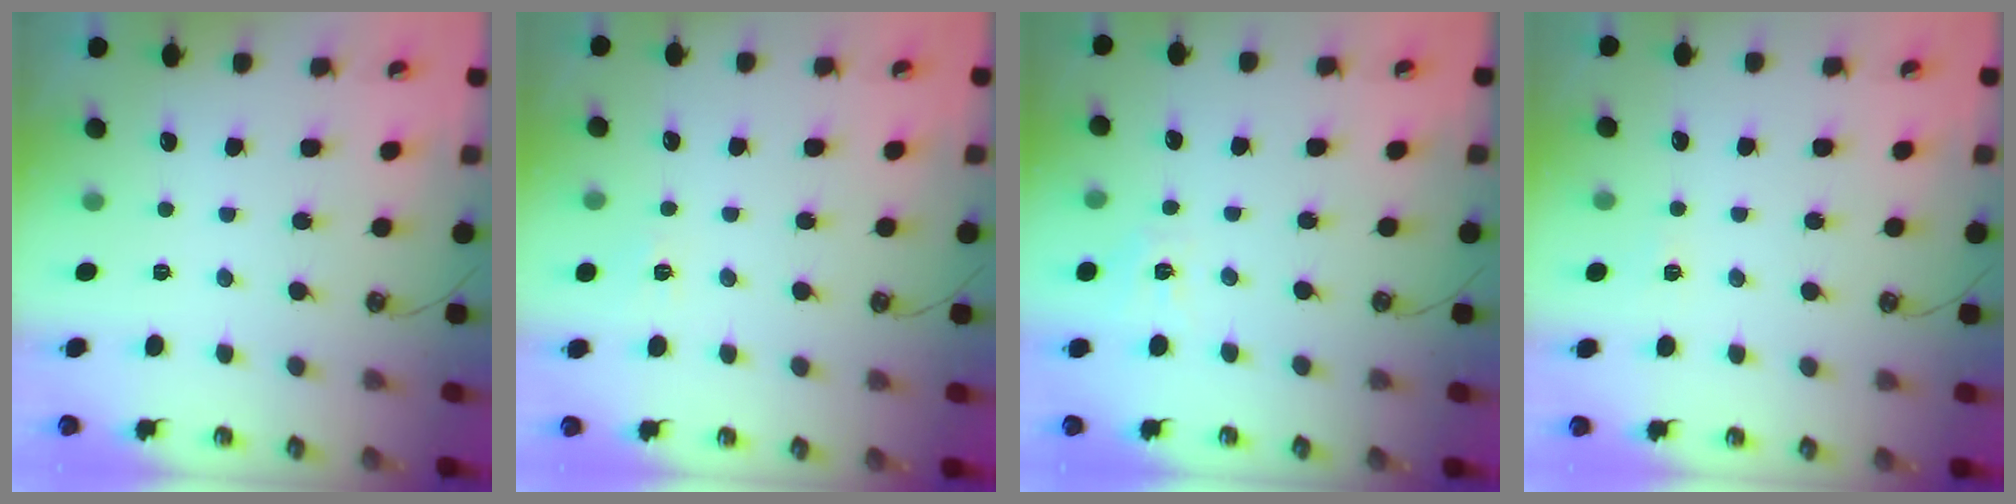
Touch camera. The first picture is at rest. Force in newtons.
{"total": 6.1, "press": 6.0, "slide": 0.6}
{"total": 7.1, "press": 7.1, "slide": 0.7}
{"total": 3.4, "press": 3.4, "slide": 0.5}